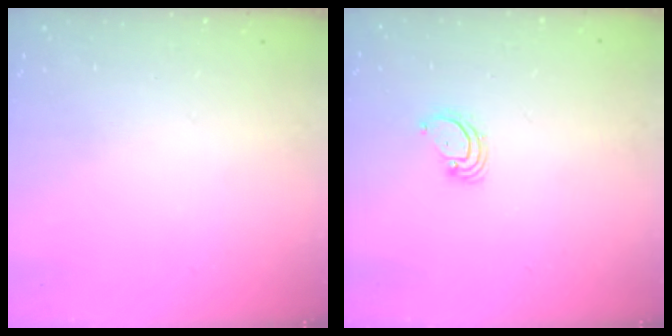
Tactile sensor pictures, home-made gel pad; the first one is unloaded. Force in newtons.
{"total": 3.4, "press": 3.4, "slide": 0.1}